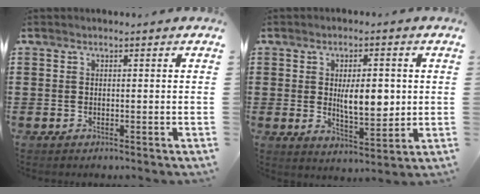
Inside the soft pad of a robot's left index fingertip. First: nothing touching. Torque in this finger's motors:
{"motor_torque": [1.73, -0.11, 0.46, 0.14]}